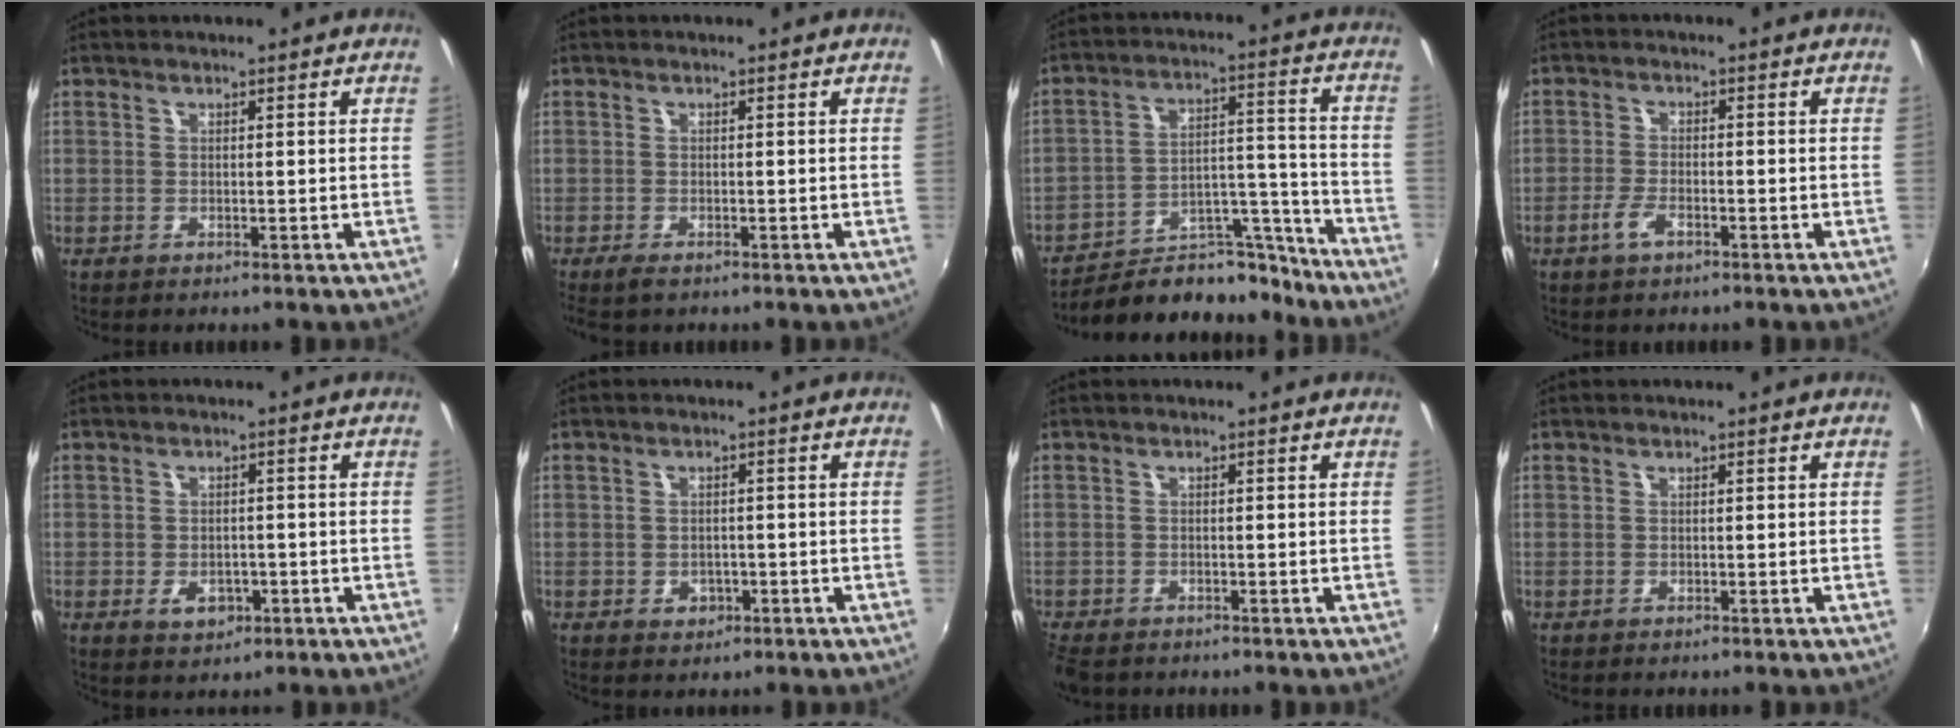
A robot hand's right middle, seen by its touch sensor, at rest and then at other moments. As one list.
[{"total": 2.3, "force": [-1.7, 0.7, 1.4], "torque": [-0.029, -0.010, -0.030]}, {"total": 17.6, "force": [-15.5, 6.4, 5.6], "torque": [-0.096, 0.032, -0.220]}, {"total": 3.3, "force": [-2.0, 1.4, 2.2], "torque": [-0.057, -0.005, -0.040]}, {"total": 4.5, "force": [-1.9, 3.2, 2.6], "torque": [-0.056, -0.010, -0.027]}, {"total": 3.2, "force": [-1.2, 2.7, 1.3], "torque": [-0.029, -0.005, -0.013]}, {"total": 4.4, "force": [-3.6, 1.8, 1.9], "torque": [-0.053, -0.021, -0.069]}, {"total": 0.0}]